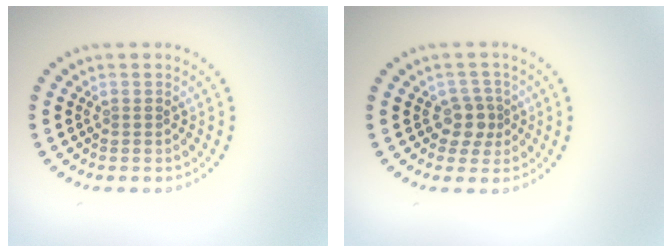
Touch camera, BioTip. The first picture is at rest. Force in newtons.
{"total": 2.2, "press": 1.8, "slide": 1.3}